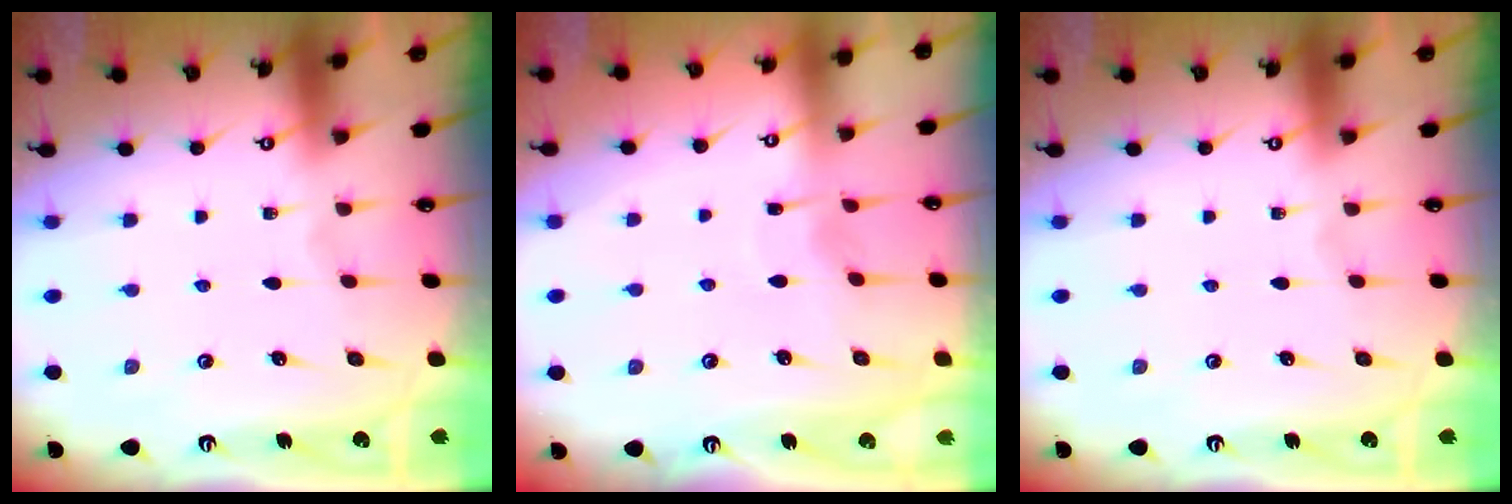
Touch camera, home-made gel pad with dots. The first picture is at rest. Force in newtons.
{"total": 2.3, "press": 2.3, "slide": 0.3}
{"total": 0.0}